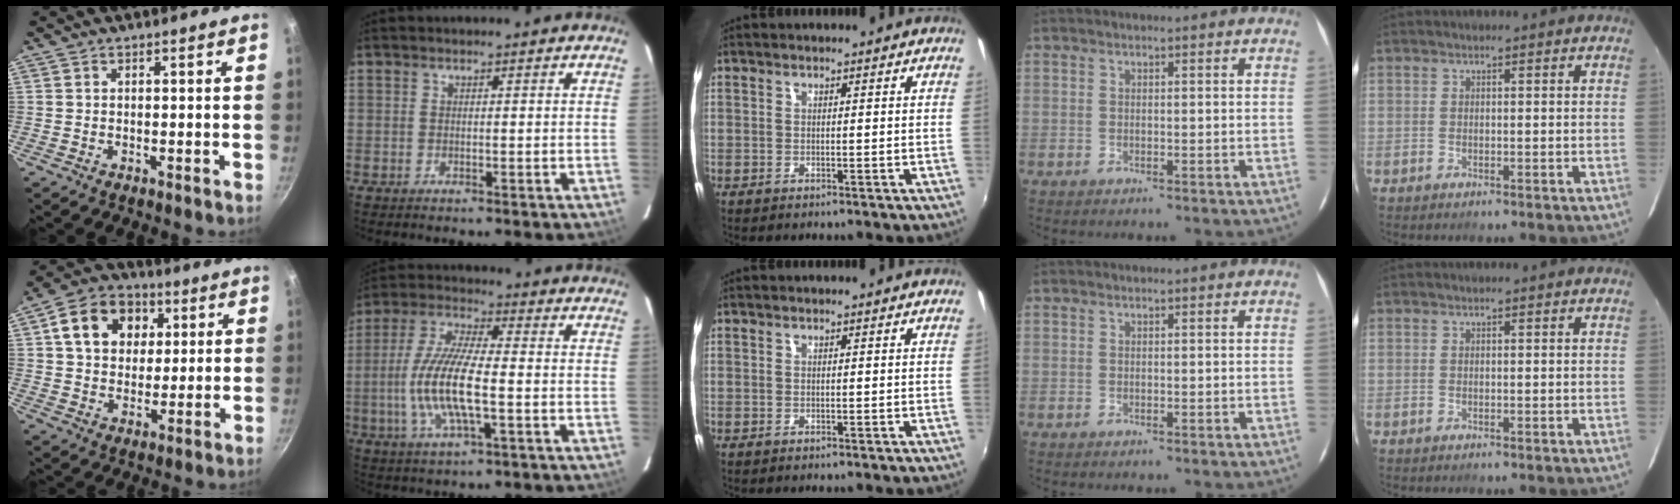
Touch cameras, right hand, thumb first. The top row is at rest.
{"thumb": {"total": 13.6, "force": [4.2, 10.6, 7.5], "torque": [-0.101, 0.009, 0.060]}, "index": {"total": 13.3, "force": [-2.5, 3.4, 12.6], "torque": [-0.262, -0.005, -0.049]}}